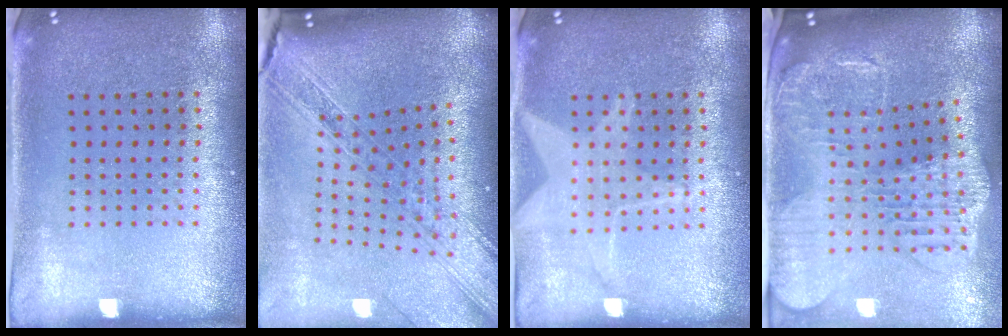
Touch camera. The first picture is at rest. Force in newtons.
{"total": 2.6, "press": 2.2, "slide": 1.5}
{"total": 2.5, "press": 2.5, "slide": 0.3}
{"total": 3.0, "press": 2.5, "slide": 1.6}